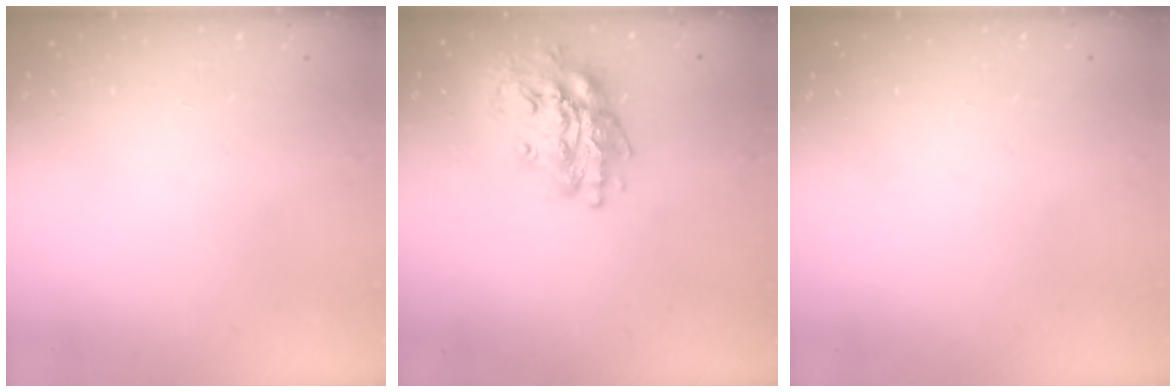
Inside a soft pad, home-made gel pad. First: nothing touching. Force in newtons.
{"total": 17.5, "press": 17.5, "slide": 0.9}
{"total": 0.0}